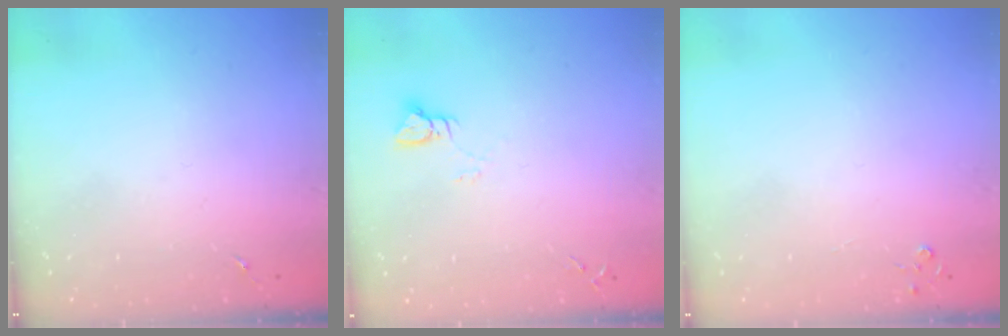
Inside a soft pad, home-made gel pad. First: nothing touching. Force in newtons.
{"total": 3.0, "press": 3.0, "slide": 0.3}
{"total": 2.8, "press": 2.8, "slide": 0.3}